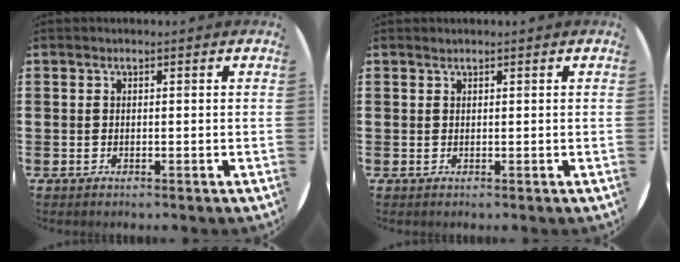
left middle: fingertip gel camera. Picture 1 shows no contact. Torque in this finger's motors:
{"motor_torque": [0.16, -0.11, -0.02, -0.01]}